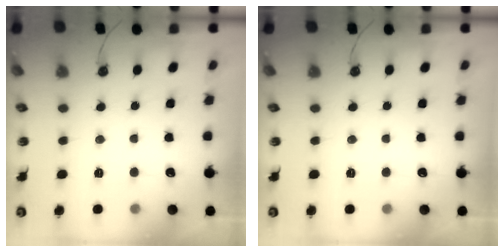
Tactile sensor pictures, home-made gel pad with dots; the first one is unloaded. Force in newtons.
{"total": 0.0}